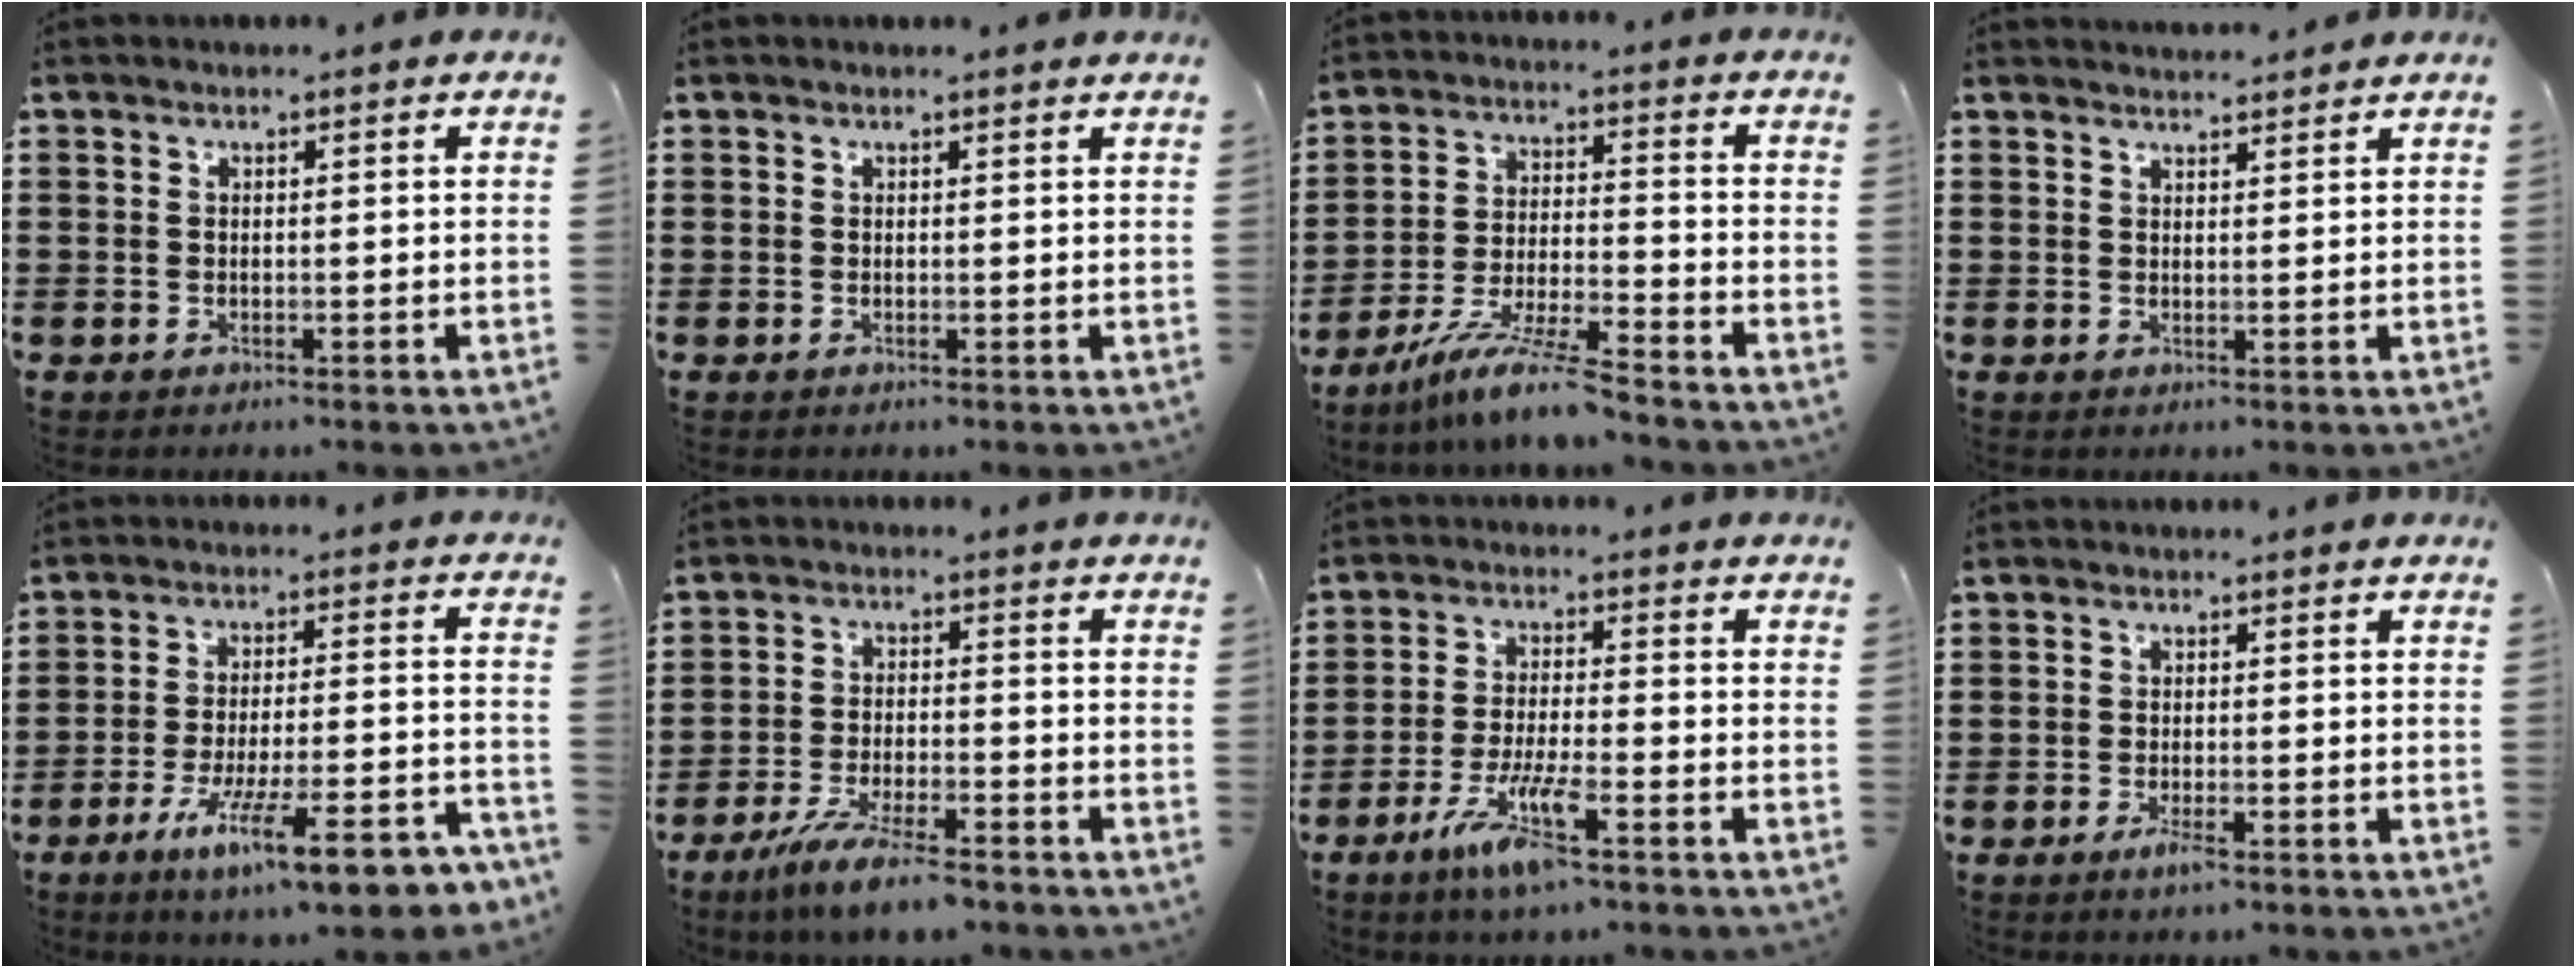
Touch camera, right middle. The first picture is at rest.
{"total": 0.0}
{"total": 9.1, "force": [-7.8, -0.2, 4.8], "torque": [-0.101, -0.007, -0.153]}
{"total": 1.8, "force": [1.8, 0.0, 0.1], "torque": [-0.006, 0.003, 0.035]}
{"total": 12.8, "force": [-8.9, 1.7, 9.1], "torque": [-0.151, 0.017, -0.156]}
{"total": 6.7, "force": [-5.5, 0.5, 3.8], "torque": [-0.085, -0.012, -0.106]}
{"total": 7.6, "force": [-4.6, 1.1, 6.0], "torque": [-0.128, -0.010, -0.086]}
{"total": 2.2, "force": [-1.2, 0.4, 1.7], "torque": [-0.036, -0.005, -0.024]}